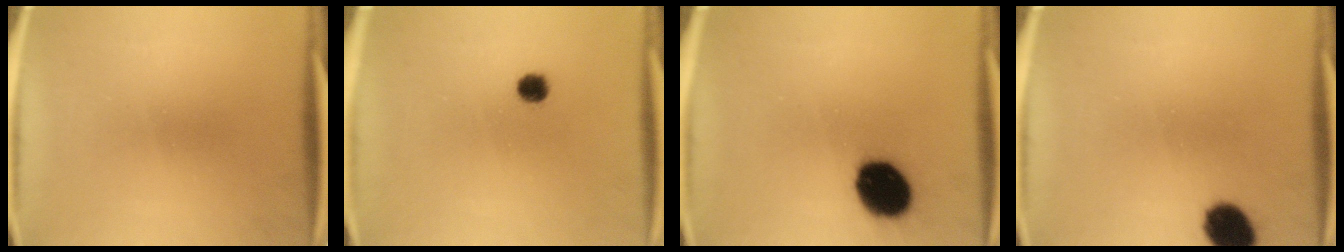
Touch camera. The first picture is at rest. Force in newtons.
{"total": 2.8}
{"total": 14.8}
{"total": 8.2}